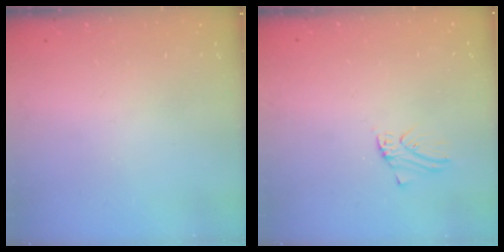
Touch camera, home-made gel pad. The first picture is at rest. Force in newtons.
{"total": 1.0, "press": 1.0, "slide": 0.2}